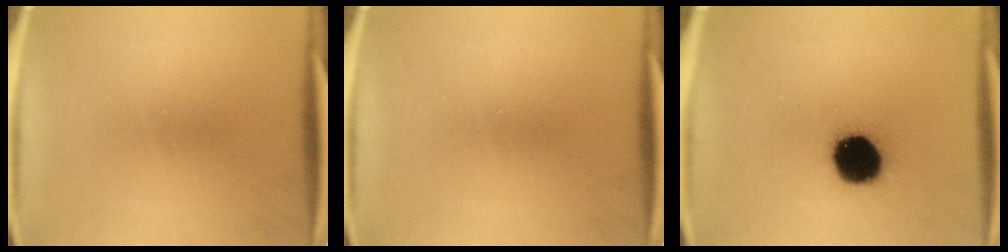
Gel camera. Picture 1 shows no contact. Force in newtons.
{"total": 0.0}
{"total": 16.0}